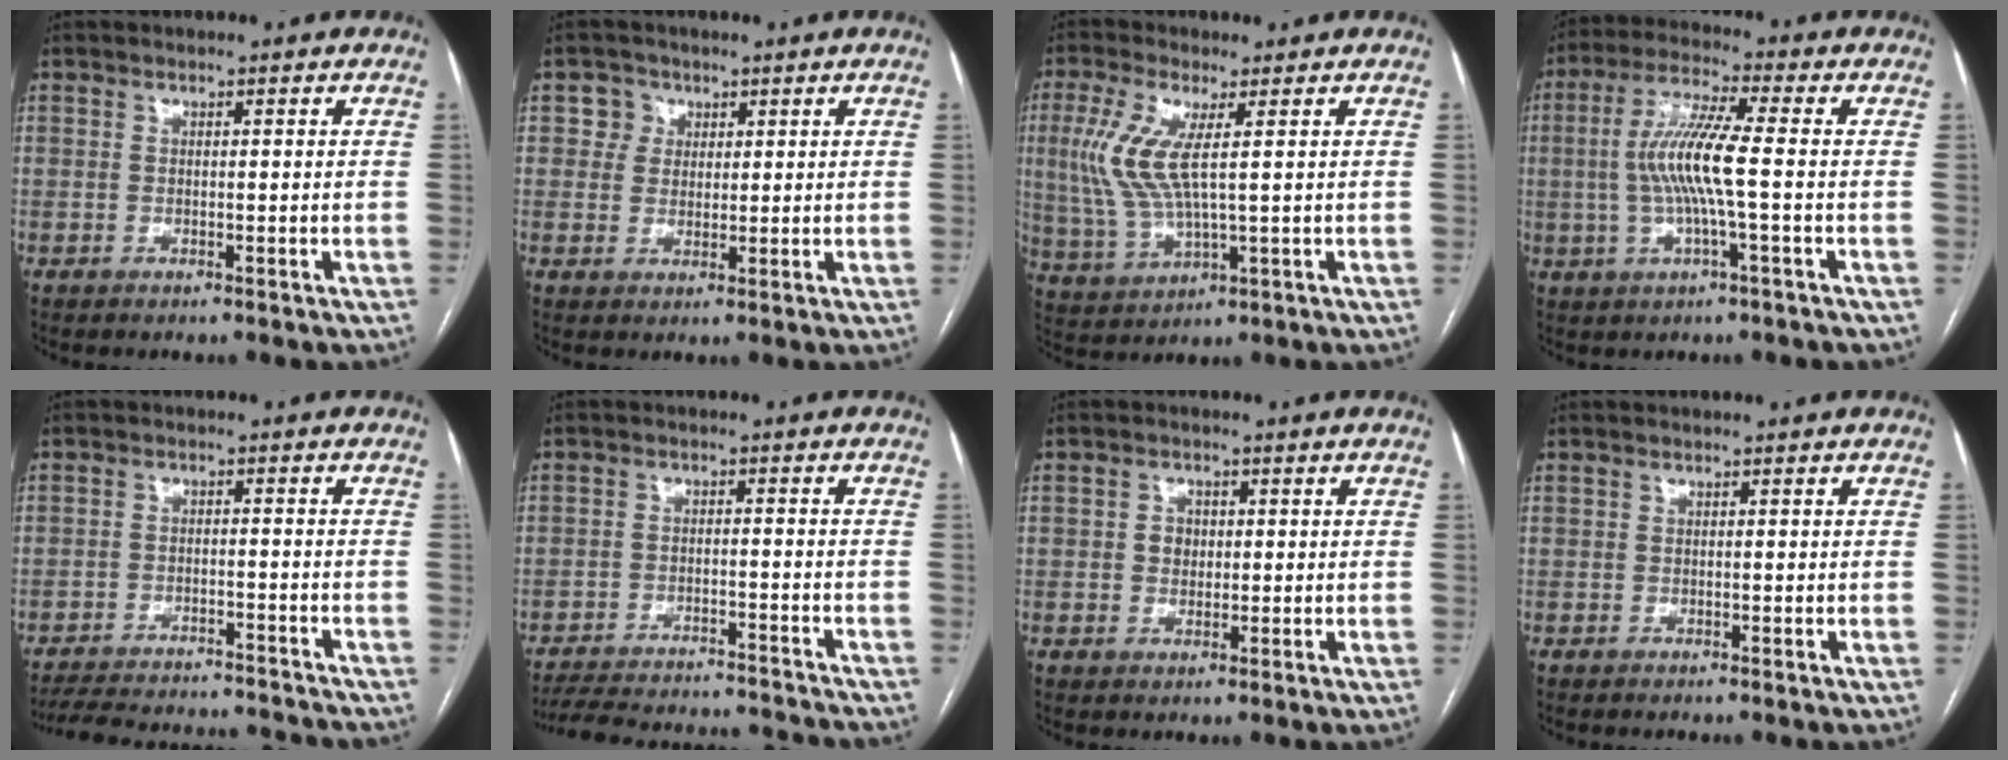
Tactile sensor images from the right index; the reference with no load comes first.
{"total": 3.3, "force": [1.2, 3.0, 0.0], "torque": [0.008, 0.006, 0.018]}
{"total": 9.1, "force": [1.9, 2.1, 8.6], "torque": [-0.214, -0.002, 0.040]}
{"total": 9.5, "force": [-0.5, 0.4, 9.5], "torque": [-0.192, 0.010, -0.016]}
{"total": 16.2, "force": [-15.2, 3.3, 4.4], "torque": [-0.097, -0.001, -0.207]}
{"total": 18.1, "force": [-17.0, 3.4, 5.2], "torque": [-0.117, -0.006, -0.232]}
{"total": 2.5, "force": [0.2, 2.1, 1.3], "torque": [-0.018, 0.007, 0.004]}
{"total": 0.0}